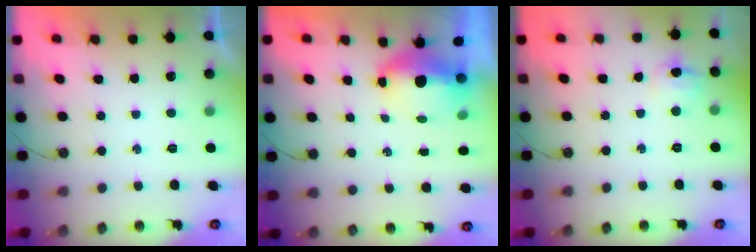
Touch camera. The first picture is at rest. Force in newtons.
{"total": 6.2, "press": 6.1, "slide": 0.8}
{"total": 6.1, "press": 6.1, "slide": 0.6}